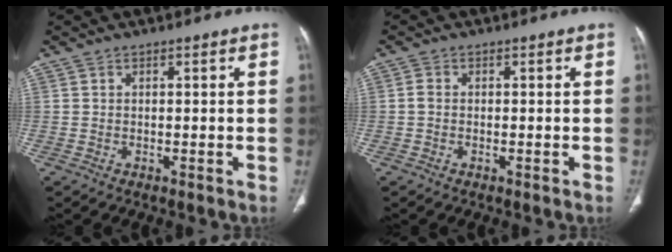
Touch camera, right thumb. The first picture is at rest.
{"total": 1.2, "force": [-0.3, 0.8, 0.8], "torque": [-0.015, 0.000, -0.009]}